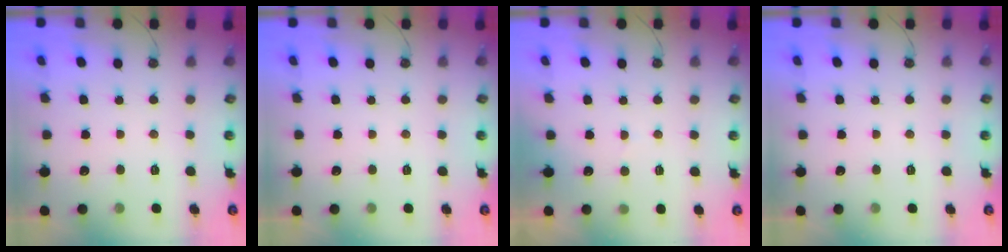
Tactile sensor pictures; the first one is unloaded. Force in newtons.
{"total": 0.0}
{"total": 3.4, "press": 3.1, "slide": 1.3}
{"total": 0.0}